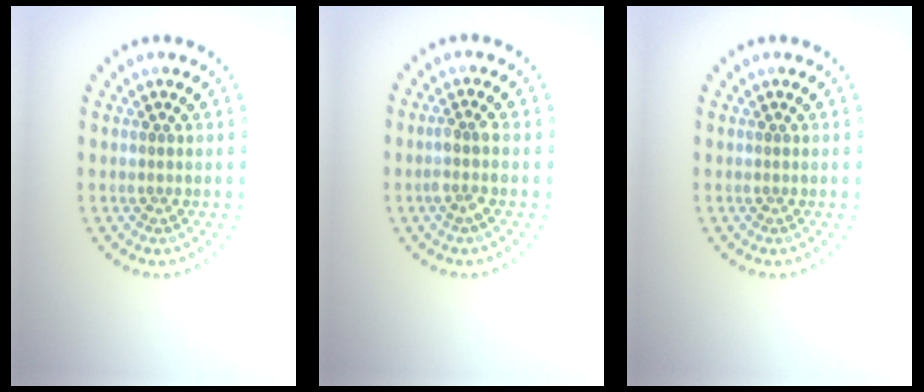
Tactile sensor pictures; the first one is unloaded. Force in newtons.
{"total": 1.7, "press": 1.5, "slide": 0.9}
{"total": 0.0}